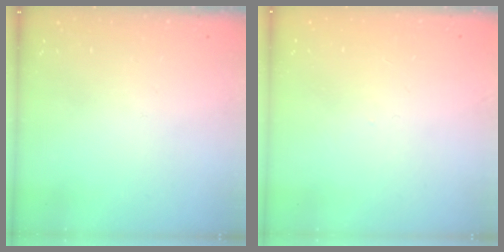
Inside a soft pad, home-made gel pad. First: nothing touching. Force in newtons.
{"total": 0.0}